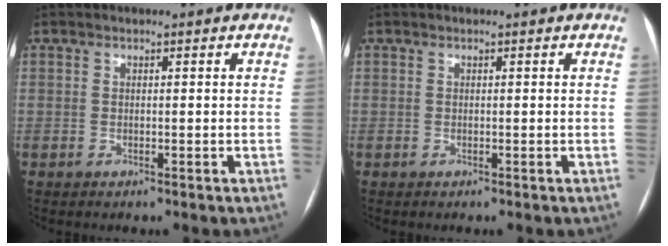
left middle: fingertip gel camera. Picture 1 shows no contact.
{"total": 0.0}